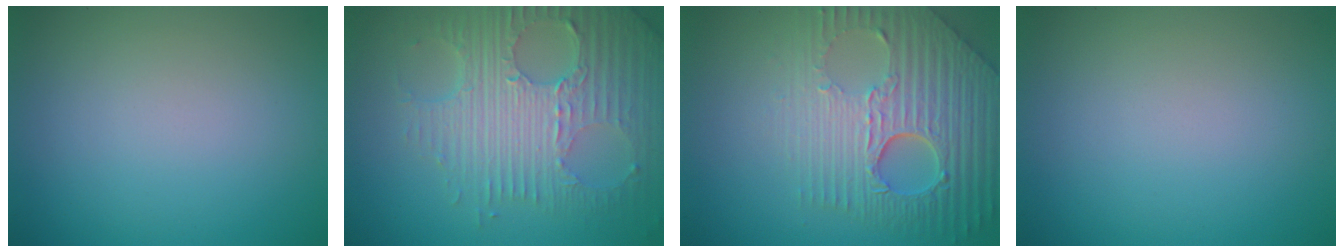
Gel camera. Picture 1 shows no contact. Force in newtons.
{"total": 8.0, "press": 5.7, "slide": 5.6}
{"total": 9.0, "press": 6.1, "slide": 6.7}
{"total": 0.0}